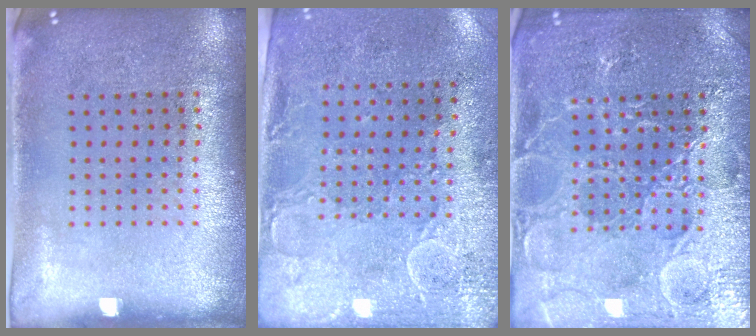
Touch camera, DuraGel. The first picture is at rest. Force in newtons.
{"total": 3.0, "press": 2.3, "slide": 1.9}
{"total": 4.4, "press": 4.4, "slide": 0.5}